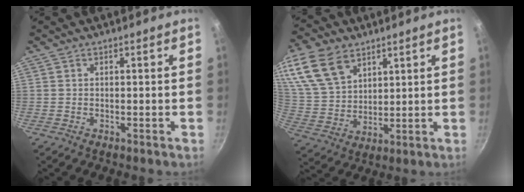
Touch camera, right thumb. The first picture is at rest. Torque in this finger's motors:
{"motor_torque": [-1.68, 2.15, 1.40, 0.73, 0.13]}